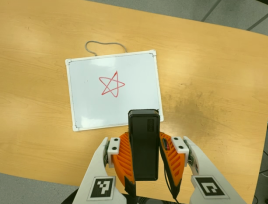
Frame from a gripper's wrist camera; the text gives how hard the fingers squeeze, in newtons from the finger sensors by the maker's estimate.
{"total": 4.7, "left": 3.6, "right": 5.7}